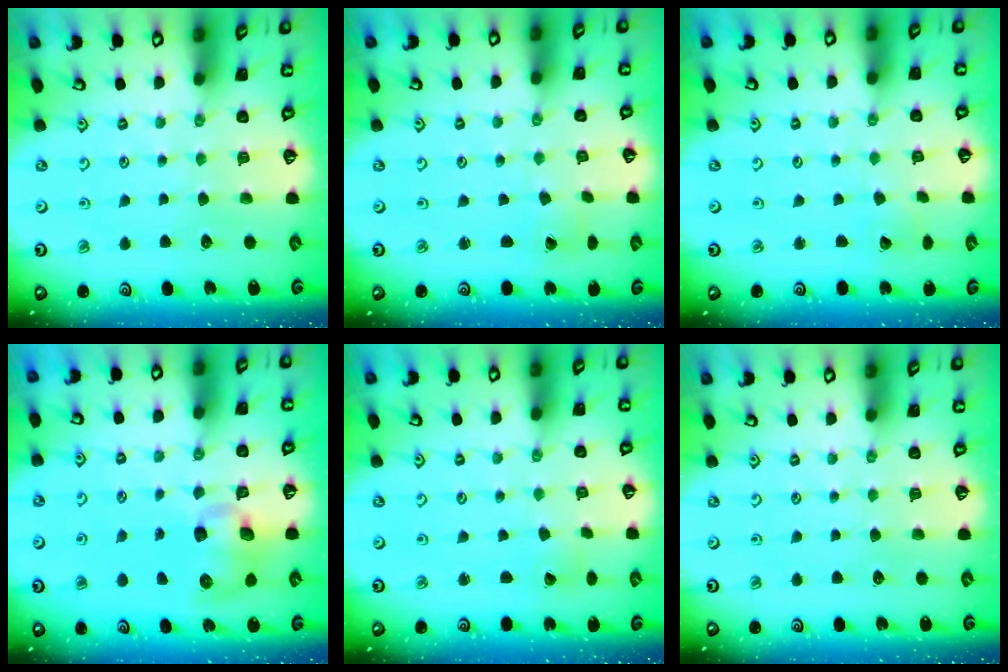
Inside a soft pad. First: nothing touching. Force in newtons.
{"total": 1.0, "press": 1.0, "slide": 0.0}
{"total": 2.5, "press": 2.5, "slide": 0.3}
{"total": 9.6, "press": 9.5, "slide": 1.5}
{"total": 0.8, "press": 0.8, "slide": 0.1}
{"total": 0.0}